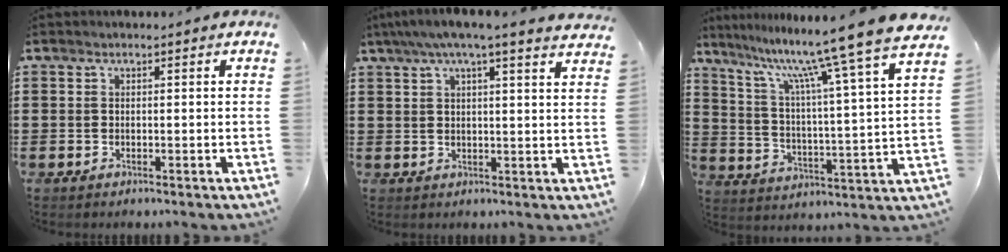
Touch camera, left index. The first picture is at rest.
{"total": 4.7, "force": [3.7, 0.0, 2.9], "torque": [-0.069, -0.011, 0.062]}
{"total": 11.9, "force": [9.9, -1.6, 6.3], "torque": [-0.143, -0.078, 0.151]}